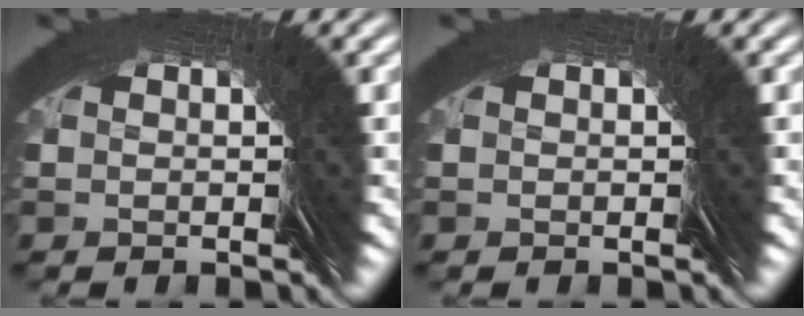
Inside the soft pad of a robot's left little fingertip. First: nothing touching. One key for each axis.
{"total": 0.0}